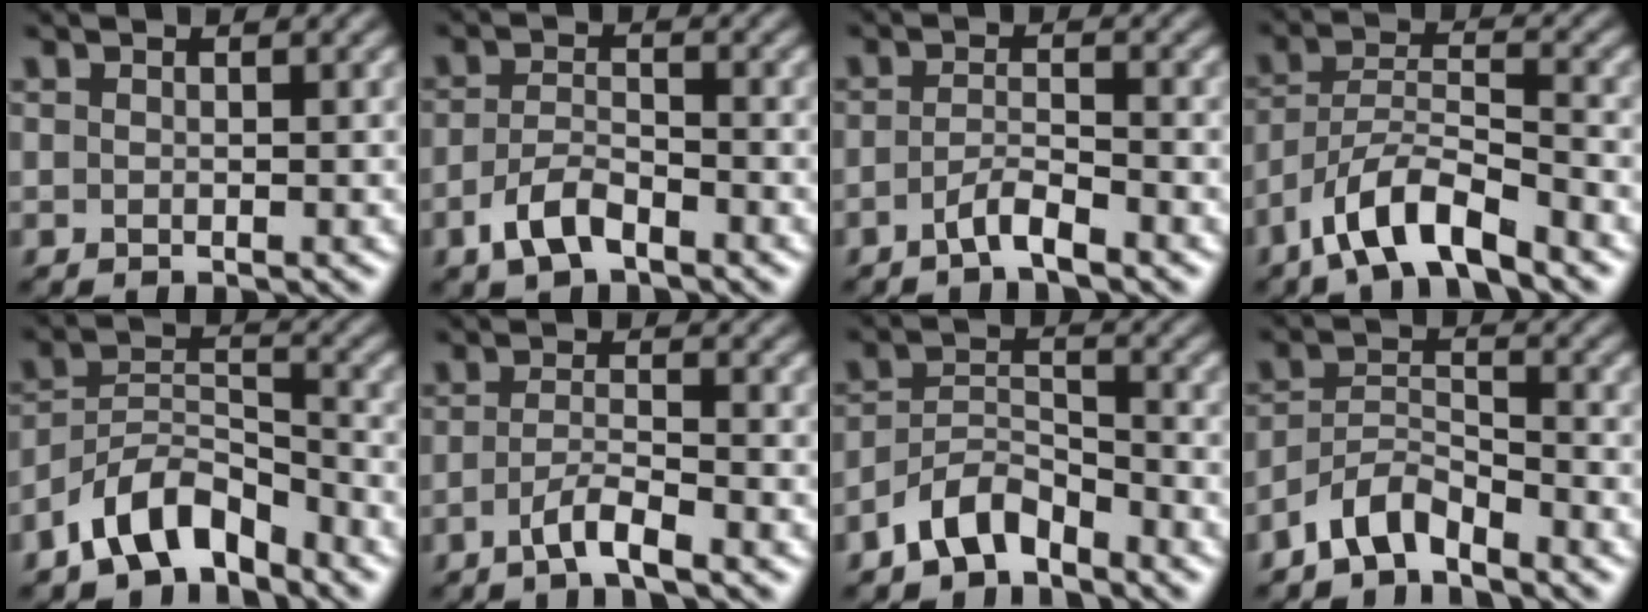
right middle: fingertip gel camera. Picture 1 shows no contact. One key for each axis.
{"total": 3.3, "fx": -2.0, "fy": 1.5, "fz": 2.2, "tx": -0.049, "ty": 0.004, "tz": -0.042}
{"total": 2.3, "fx": -1.5, "fy": 0.4, "fz": 1.7, "tx": -0.034, "ty": 0.007, "tz": -0.035}
{"total": 6.0, "fx": -4.3, "fy": 1.6, "fz": 3.8, "tx": -0.068, "ty": 0.005, "tz": -0.083}
{"total": 6.5, "fx": -4.6, "fy": 3.0, "fz": 3.3, "tx": -0.052, "ty": 0.007, "tz": -0.095}
{"total": 2.7, "fx": -1.6, "fy": 0.4, "fz": 2.1, "tx": -0.041, "ty": 0.005, "tz": -0.038}
{"total": 4.3, "fx": -3.2, "fy": 2.0, "fz": 2.0, "tx": -0.037, "ty": 0.009, "tz": -0.068}
{"total": 3.6, "fx": -3.0, "fy": 1.3, "fz": 1.6, "tx": -0.031, "ty": 0.011, "tz": -0.066}